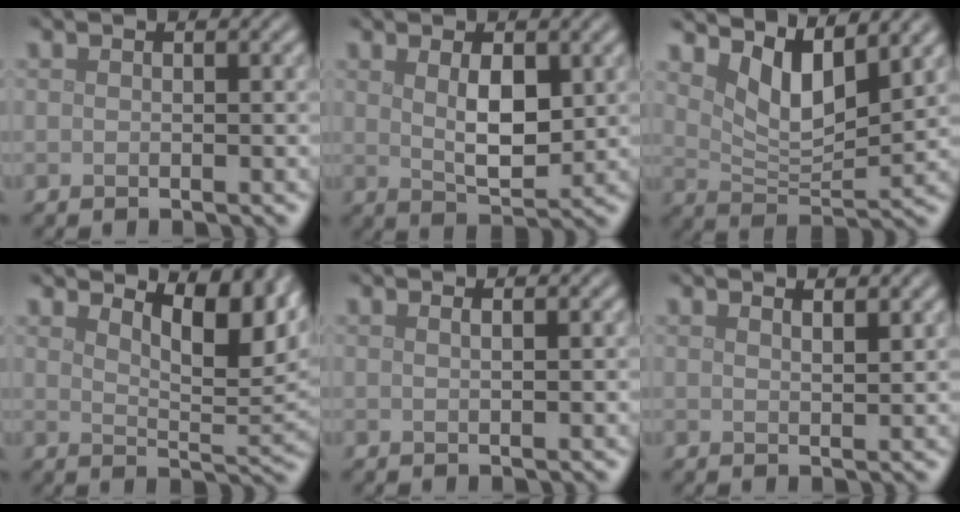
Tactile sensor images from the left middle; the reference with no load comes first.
{"total": 3.7, "force": [1.0, 1.5, 3.2], "torque": [-0.062, -0.007, 0.024]}
{"total": 5.2, "force": [3.3, 1.9, 3.6], "torque": [-0.074, -0.013, 0.060]}
{"total": 7.4, "force": [4.8, 2.6, 5.0], "torque": [-0.071, 0.001, 0.080]}
{"total": 1.2, "force": [0.7, 0.5, 0.9], "torque": [-0.001, -0.002, -0.002]}
{"total": 1.9, "force": [1.6, 0.5, 0.9], "torque": [-0.004, 0.004, 0.015]}